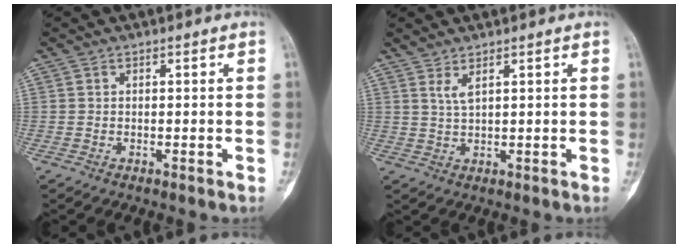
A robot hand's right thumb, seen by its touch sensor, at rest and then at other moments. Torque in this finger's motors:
{"motor_torque": [-0.02, 0.02, -0.01, -0.33, 0.02]}